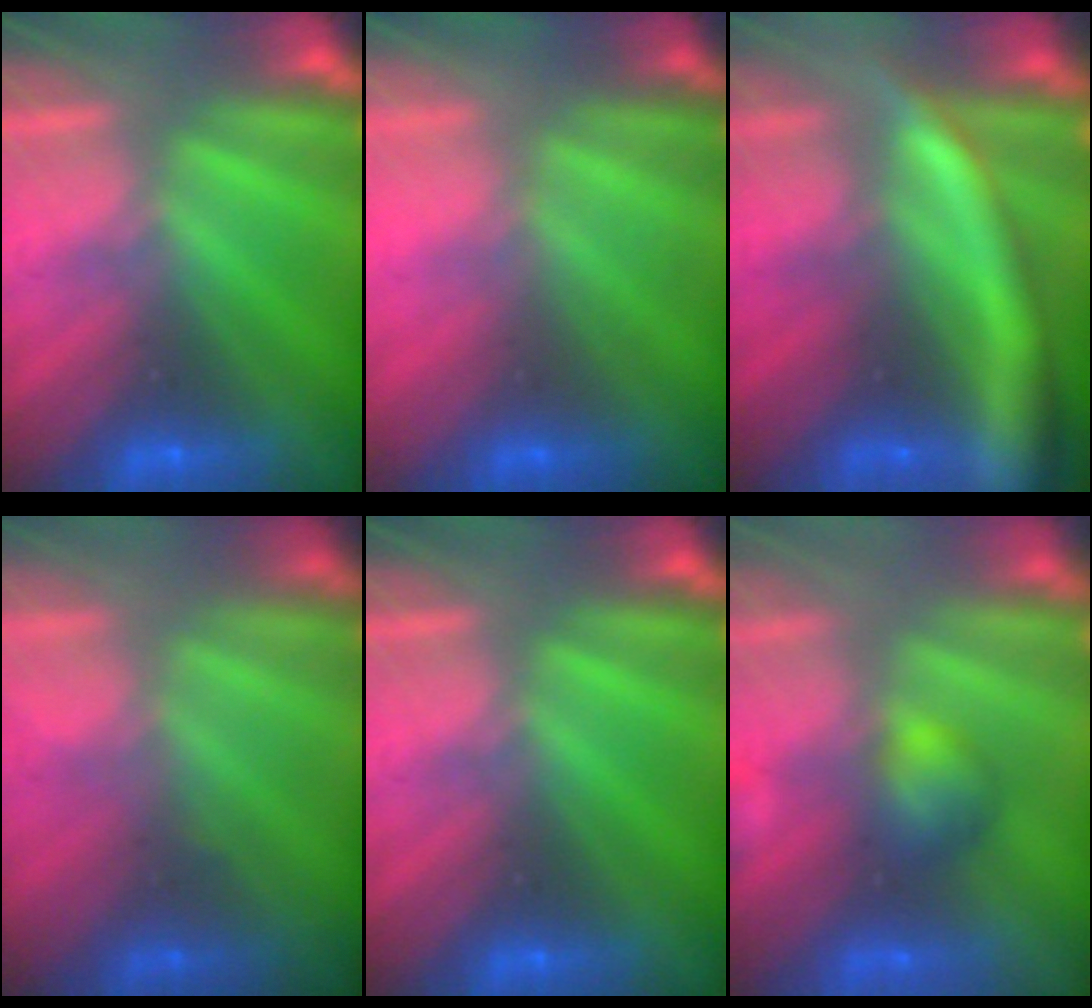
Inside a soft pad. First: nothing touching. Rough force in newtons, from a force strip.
{"total": 2.1}
{"total": 9.3}
{"total": 1.1}
{"total": 0.0}
{"total": 2.9}